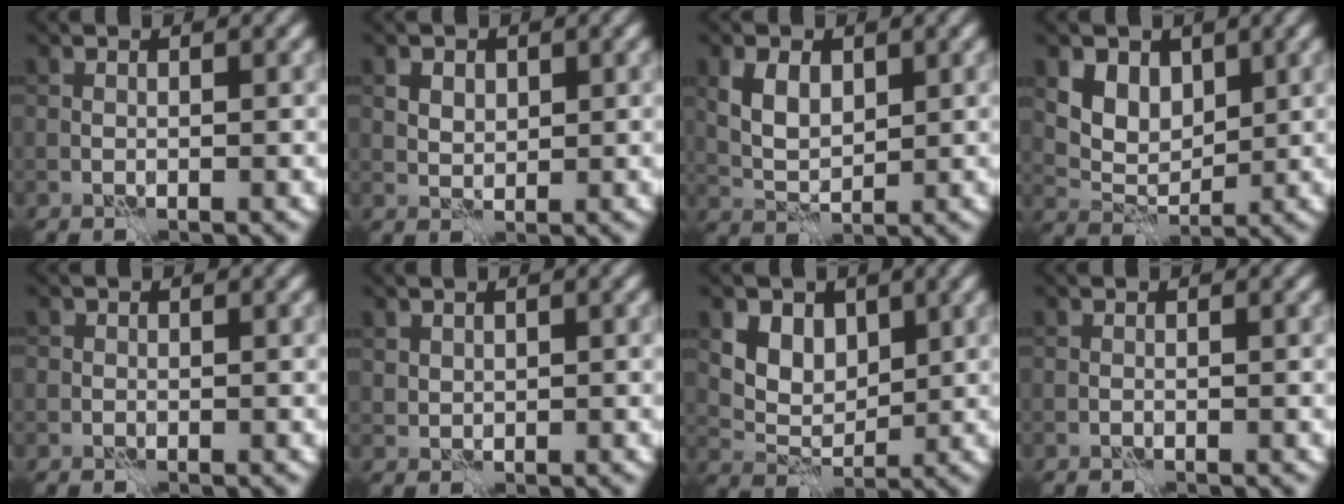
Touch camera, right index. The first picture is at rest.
{"total": 2.8, "force": [1.4, 1.9, 1.5], "torque": [-0.032, 0.006, 0.023]}
{"total": 3.9, "force": [1.3, 2.4, 2.8], "torque": [-0.060, 0.001, 0.025]}
{"total": 4.8, "force": [2.4, 3.3, 2.5], "torque": [-0.057, -0.021, 0.056]}
{"total": 0.5, "force": [0.0, 0.5, 0.0], "torque": [0.006, -0.001, -0.002]}
{"total": 1.2, "force": [0.8, 0.8, 0.3], "torque": [-0.007, -0.001, 0.018]}
{"total": 5.4, "force": [2.6, 3.8, 2.7], "torque": [-0.067, -0.018, 0.058]}
{"total": 0.0}